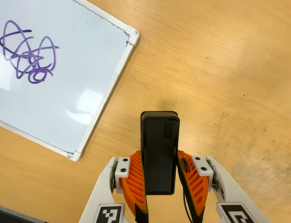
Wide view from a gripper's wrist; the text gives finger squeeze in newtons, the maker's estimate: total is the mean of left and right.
{"total": 4.1, "left": 2.5, "right": 5.7}